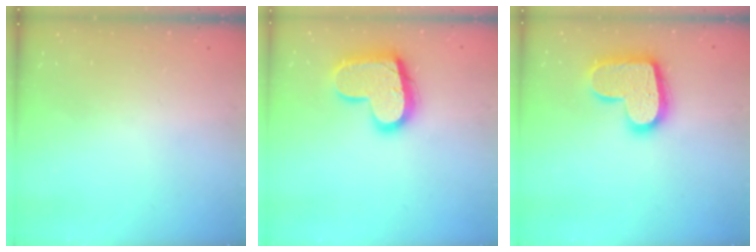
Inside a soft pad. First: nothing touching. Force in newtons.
{"total": 17.3, "press": 17.3, "slide": 1.2}
{"total": 17.4, "press": 17.4, "slide": 0.9}